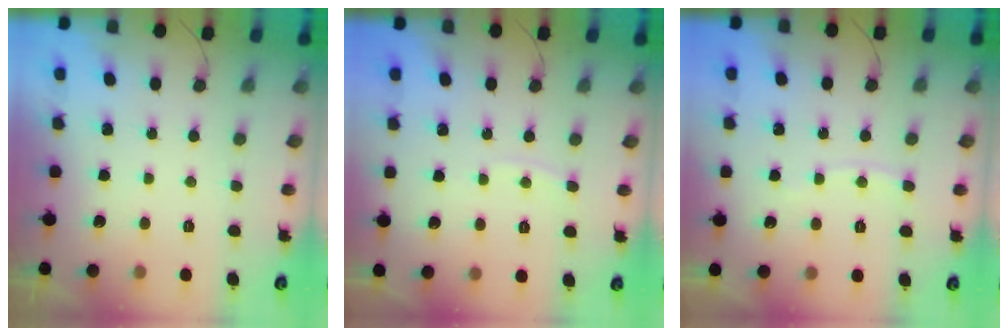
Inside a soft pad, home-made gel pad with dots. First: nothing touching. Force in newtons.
{"total": 2.8, "press": 2.8, "slide": 0.4}
{"total": 3.9, "press": 3.9, "slide": 0.6}